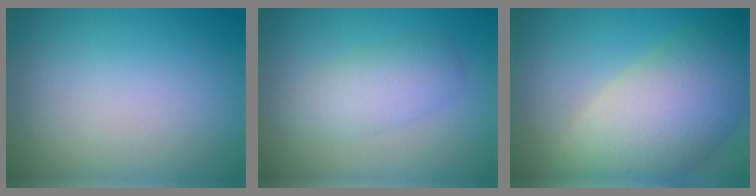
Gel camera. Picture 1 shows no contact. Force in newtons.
{"total": 3.0, "press": 3.0, "slide": 0.1}
{"total": 11.0, "press": 11.0, "slide": 0.8}